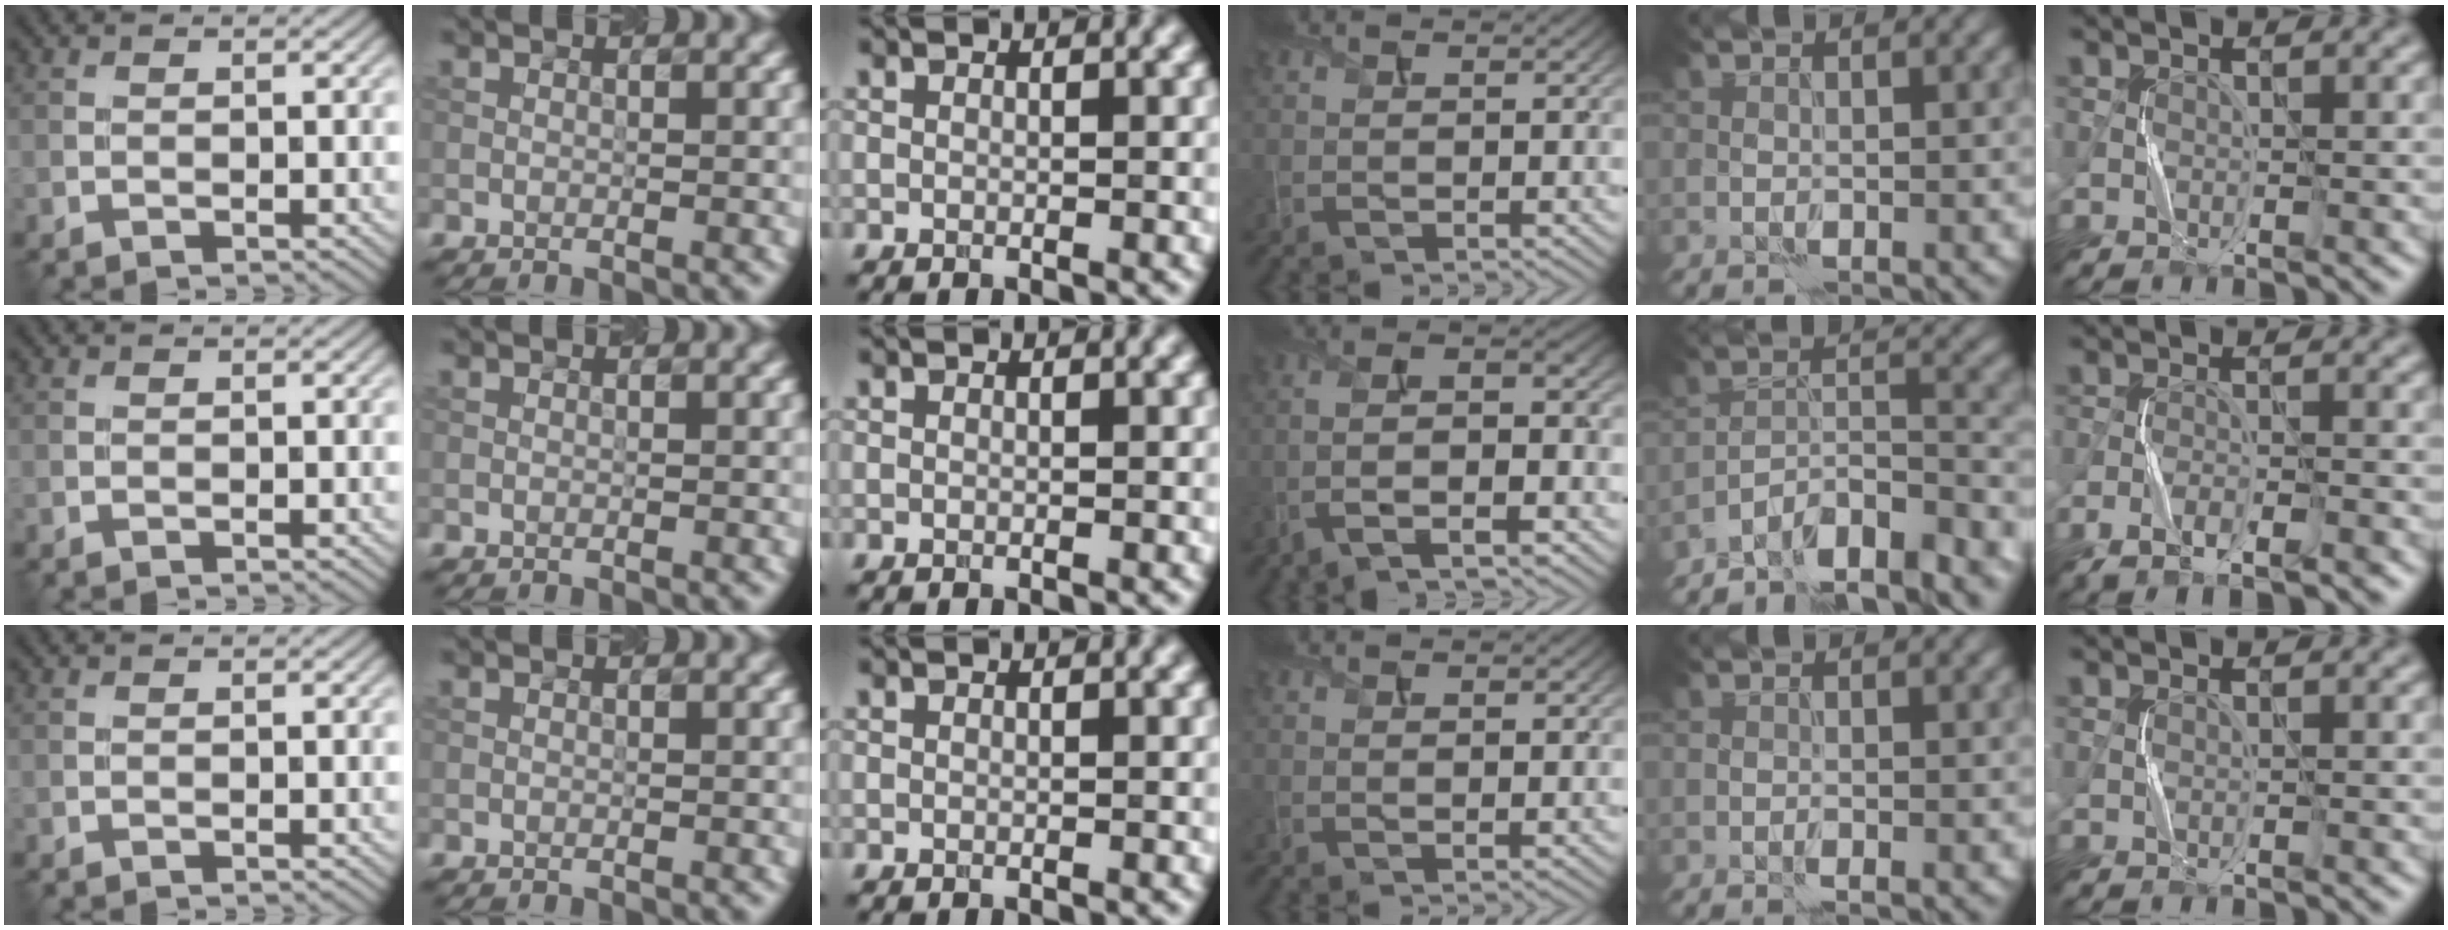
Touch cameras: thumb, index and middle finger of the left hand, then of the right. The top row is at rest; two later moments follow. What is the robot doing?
{"motion": "squeeze", "object": "sponge"}